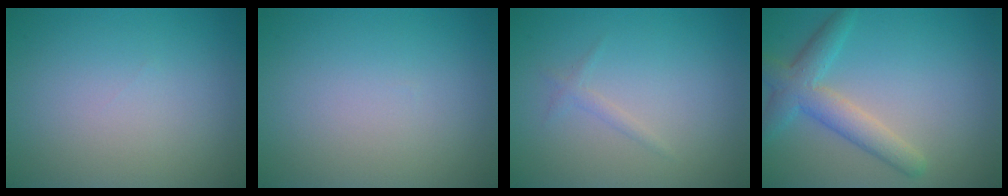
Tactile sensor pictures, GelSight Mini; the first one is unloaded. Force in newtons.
{"total": 0.0}
{"total": 0.8, "press": 0.8, "slide": 0.1}
{"total": 4.0, "press": 4.0, "slide": 0.3}